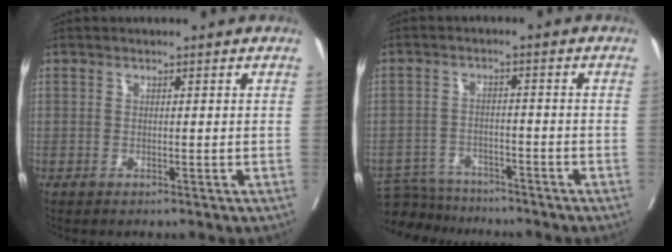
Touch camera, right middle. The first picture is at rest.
{"total": 6.9, "force": [-6.7, 1.5, 0.0], "torque": [-0.002, 0.000, -0.117]}